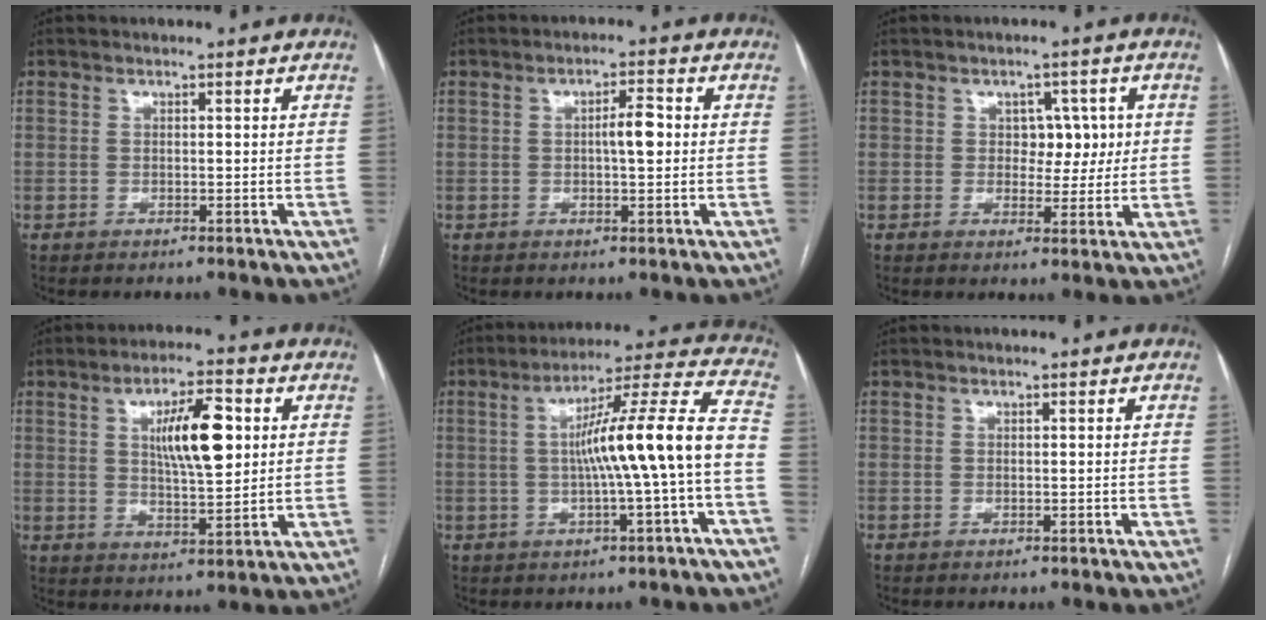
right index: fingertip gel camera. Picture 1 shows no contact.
{"total": 3.6, "force": [0.2, 0.8, 3.5], "torque": [-0.057, 0.005, 0.002]}
{"total": 4.6, "force": [0.8, 3.3, 3.1], "torque": [-0.029, 0.012, 0.015]}
{"total": 10.1, "force": [2.6, 2.6, 9.4], "torque": [-0.159, 0.006, 0.045]}
{"total": 14.0, "force": [-1.5, -0.6, 13.9], "torque": [-0.212, 0.024, -0.027]}
{"total": 0.0}